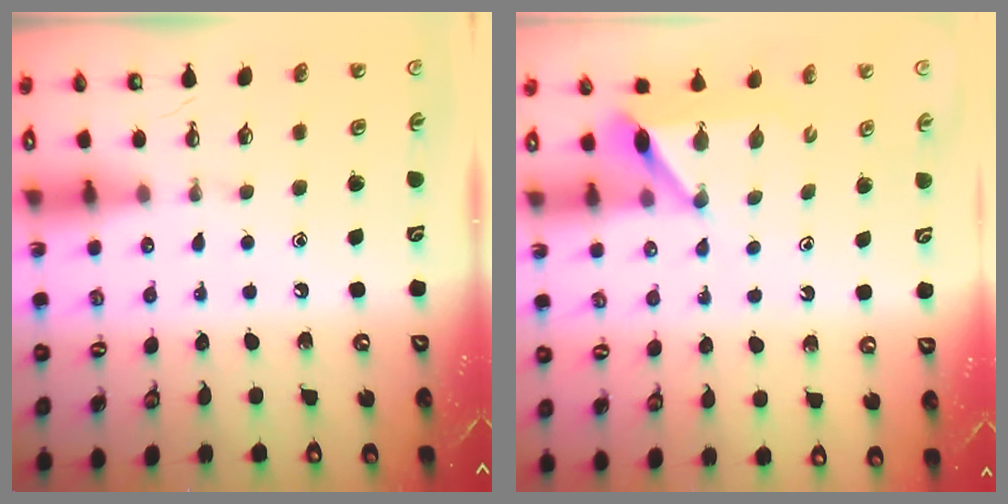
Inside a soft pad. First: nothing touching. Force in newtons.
{"total": 6.4, "press": 6.4, "slide": 0.2}